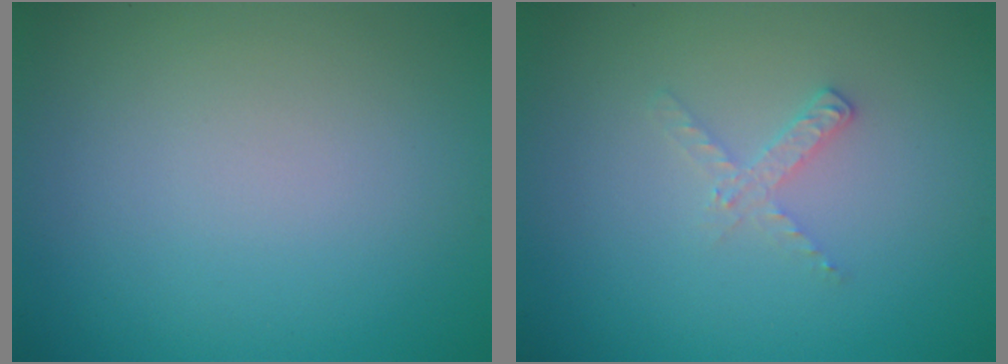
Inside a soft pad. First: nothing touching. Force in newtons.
{"total": 1.4, "press": 1.4, "slide": 0.1}